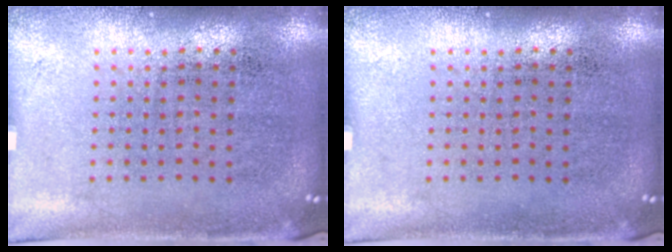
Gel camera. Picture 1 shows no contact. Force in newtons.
{"total": 0.0}